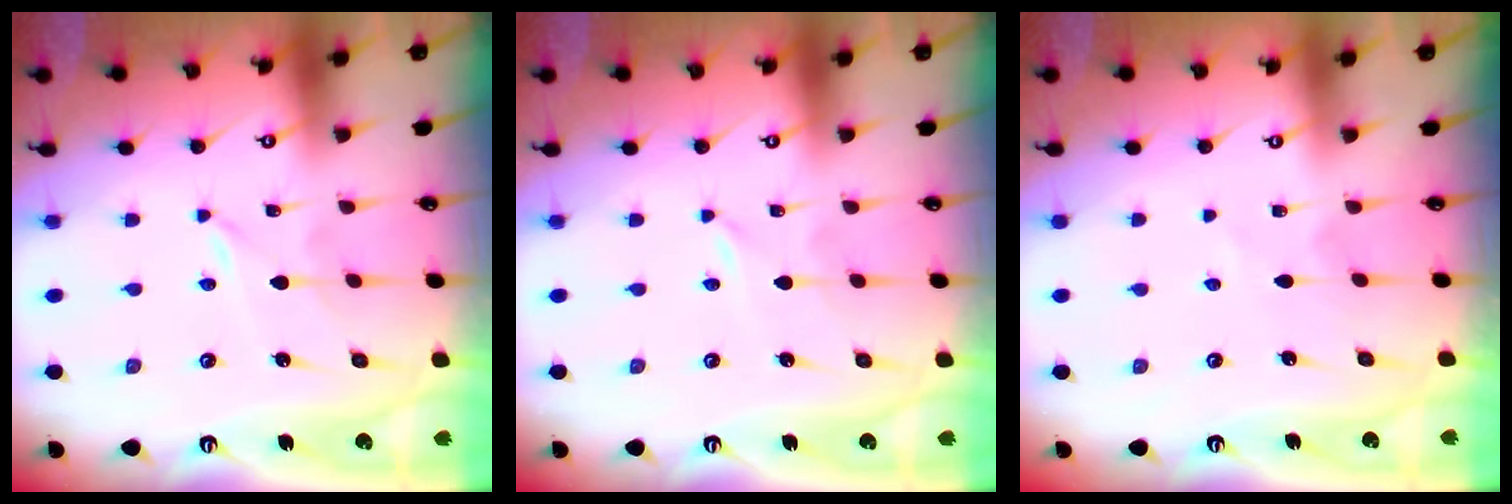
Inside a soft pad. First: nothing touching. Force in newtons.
{"total": 0.0}
{"total": 1.5, "press": 1.5, "slide": 0.3}